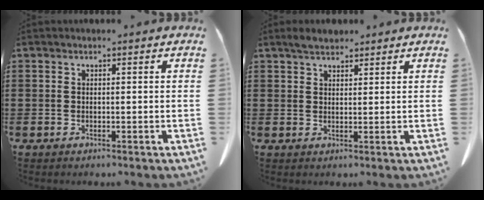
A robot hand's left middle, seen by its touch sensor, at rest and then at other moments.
{"total": 2.4, "force": [2.1, 0.8, 0.9], "torque": [-0.014, 0.001, 0.038]}